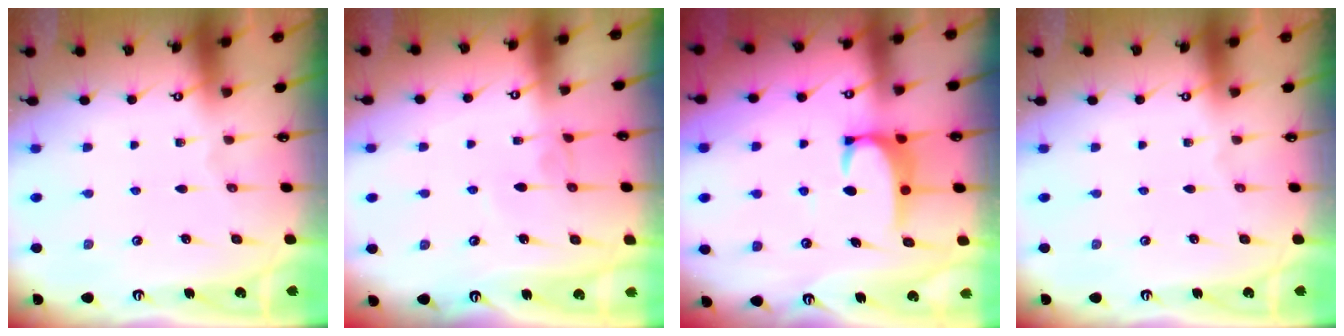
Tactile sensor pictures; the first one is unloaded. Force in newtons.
{"total": 1.3, "press": 1.3, "slide": 0.3}
{"total": 3.6, "press": 3.5, "slide": 0.9}
{"total": 0.0}